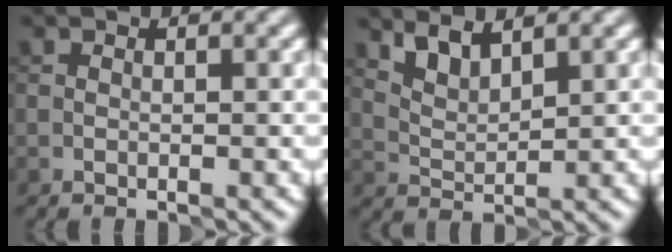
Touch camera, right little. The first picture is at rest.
{"total": 2.5, "force": [2.1, 0.5, 1.2], "torque": [-0.028, -0.002, 0.047]}